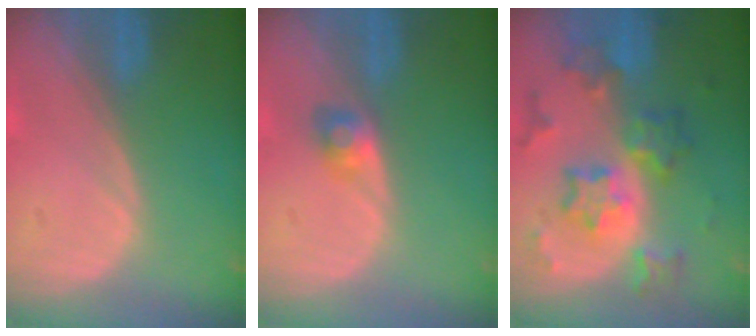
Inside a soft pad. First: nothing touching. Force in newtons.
{"total": 2.5, "press": 2.3, "slide": 0.9}
{"total": 9.5, "press": 9.5, "slide": 0.8}